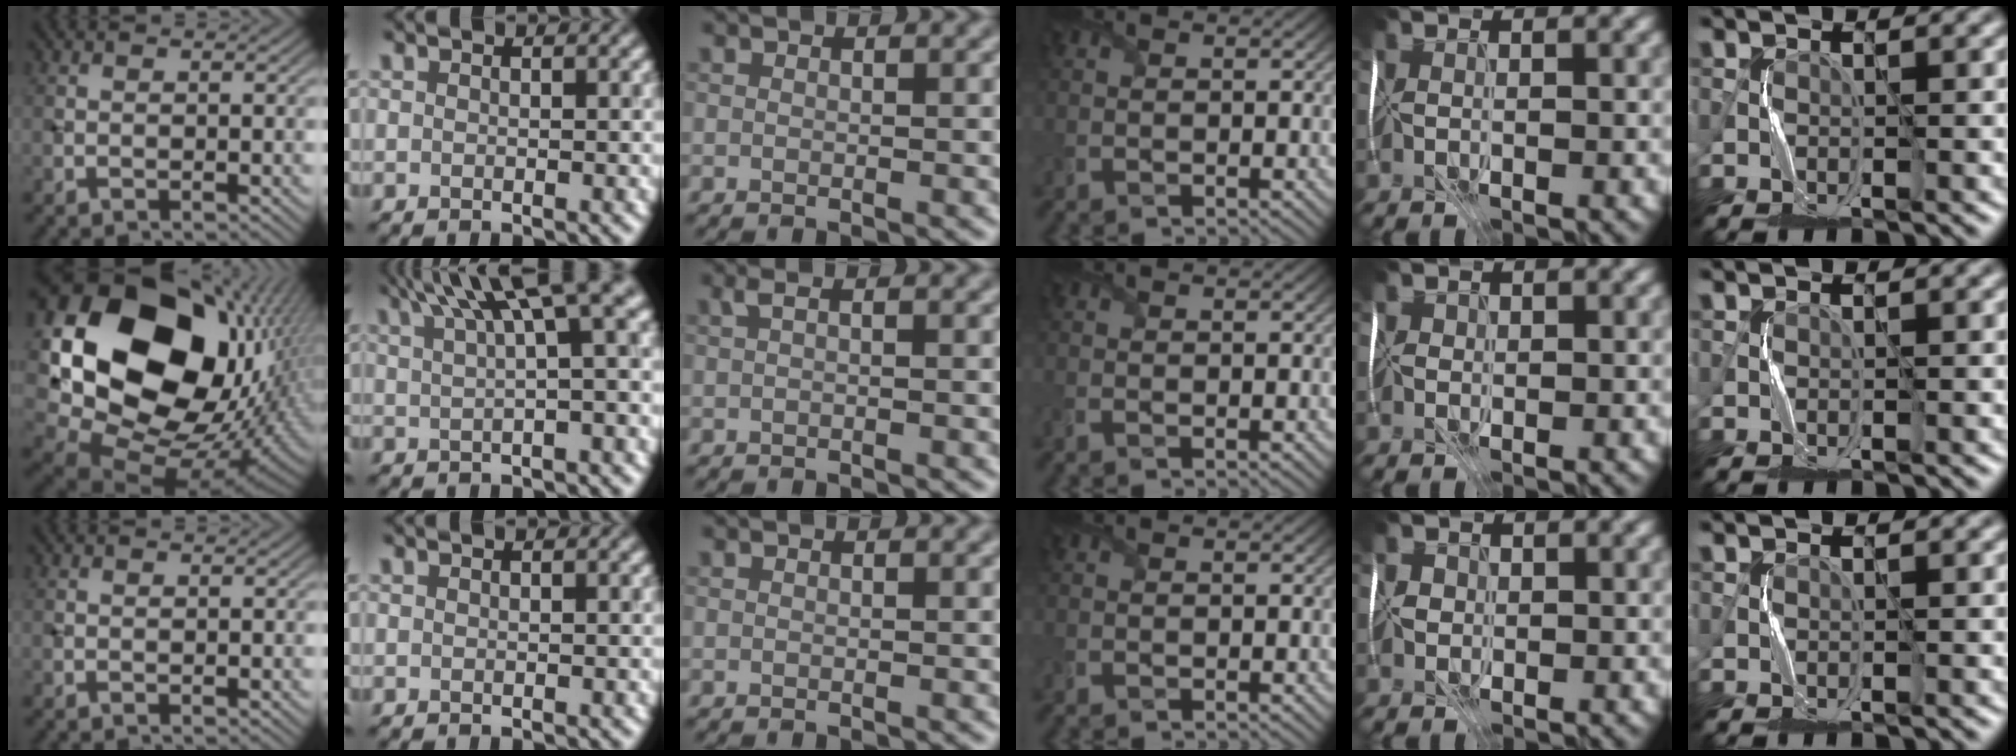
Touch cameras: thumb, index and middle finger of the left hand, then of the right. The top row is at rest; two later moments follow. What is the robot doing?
{"motion": "fold", "object": "map"}